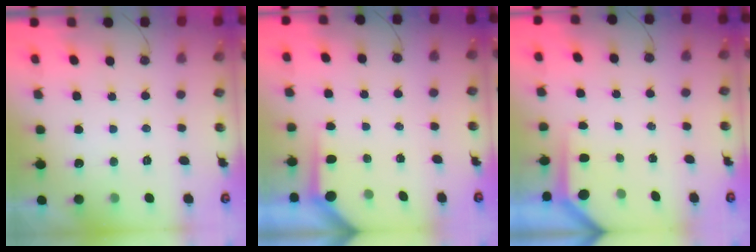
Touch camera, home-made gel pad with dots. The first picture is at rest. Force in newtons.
{"total": 3.6, "press": 3.5, "slide": 0.4}
{"total": 3.7, "press": 3.7, "slide": 0.3}